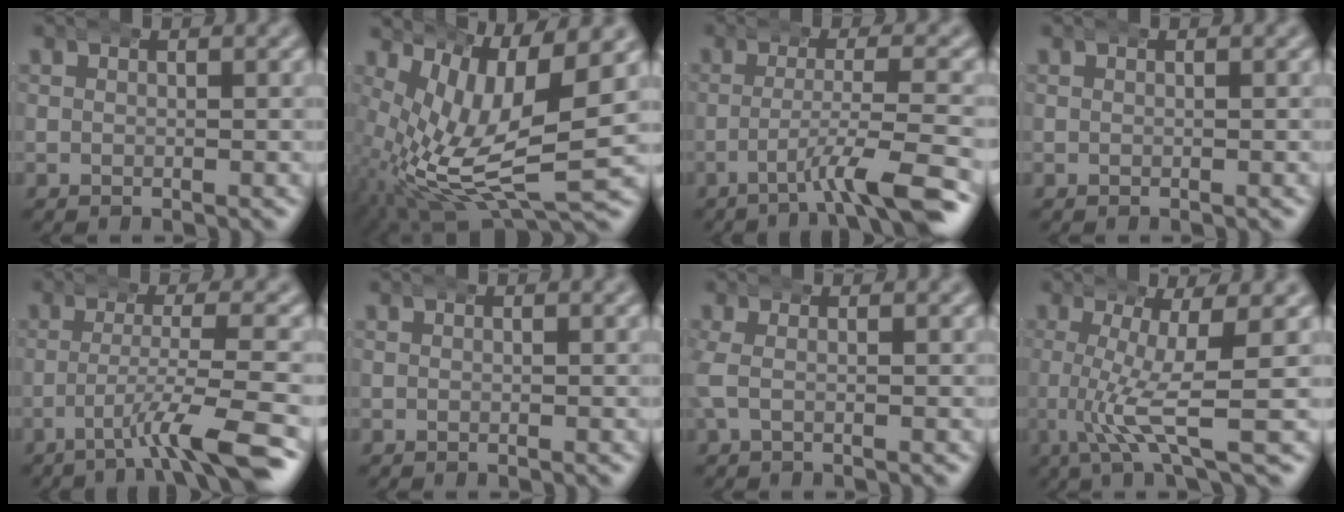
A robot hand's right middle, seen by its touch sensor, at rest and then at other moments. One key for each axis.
{"total": 11.1, "fx": -0.5, "fy": 5.6, "fz": 9.5, "tx": -0.167, "ty": -0.030, "tz": 0.007}
{"total": 4.1, "fx": -1.9, "fy": -0.1, "fz": 3.6, "tx": -0.062, "ty": 0.001, "tz": -0.032}
{"total": 0.0}
{"total": 4.4, "fx": -1.7, "fy": 0.1, "fz": 4.0, "tx": -0.072, "ty": -0.004, "tz": -0.027}
{"total": 0.0}
{"total": 1.5, "fx": -0.1, "fy": 0.6, "fz": 1.4, "tx": -0.041, "ty": 0.004, "tz": -0.001}
{"total": 5.2, "fx": 0.4, "fy": 0.1, "fz": 5.2, "tx": -0.097, "ty": -0.011, "tz": 0.006}